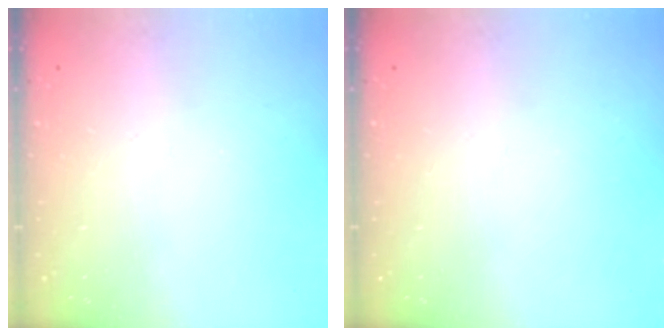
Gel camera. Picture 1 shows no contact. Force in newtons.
{"total": 0.0}